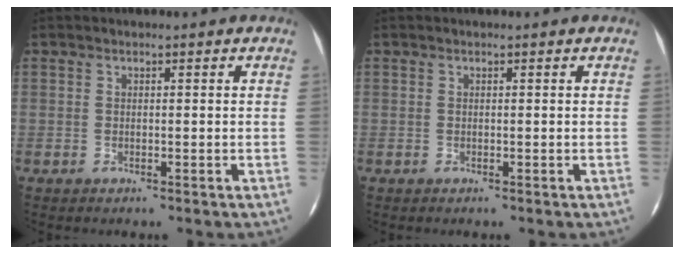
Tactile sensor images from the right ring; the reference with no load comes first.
{"total": 0.0}